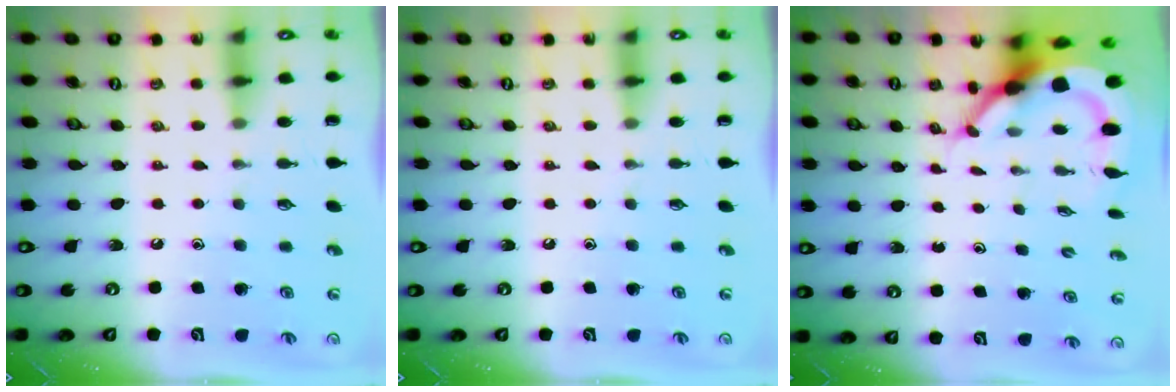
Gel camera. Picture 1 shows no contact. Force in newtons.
{"total": 0.0}
{"total": 7.2, "press": 7.1, "slide": 0.9}